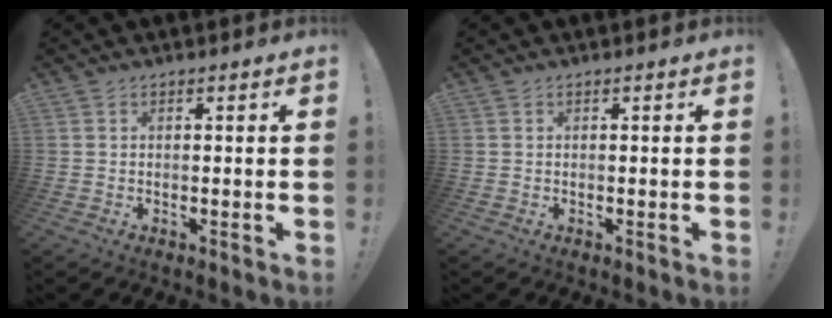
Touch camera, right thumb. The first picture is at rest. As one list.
[{"total": 0.0}]